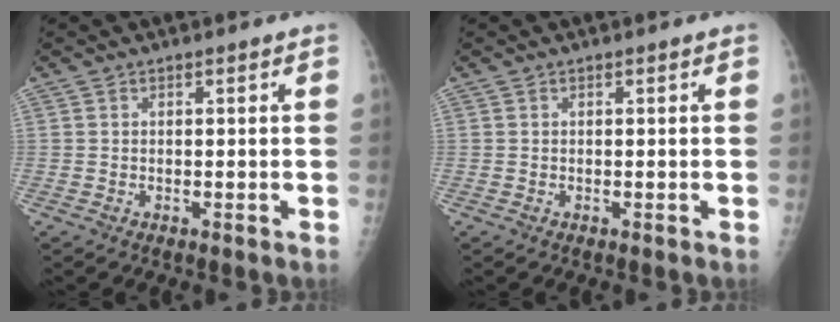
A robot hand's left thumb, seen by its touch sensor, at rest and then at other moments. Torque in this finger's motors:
{"motor_torque": [0.02, 0.01, -0.01, -0.01, 0.00]}